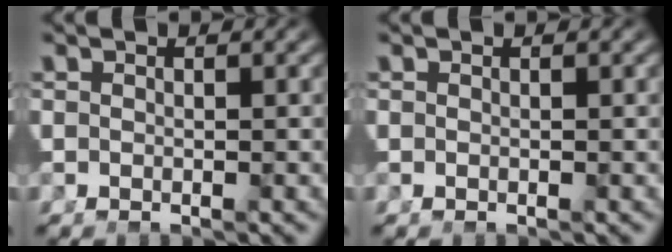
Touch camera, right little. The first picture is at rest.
{"total": 0.0}